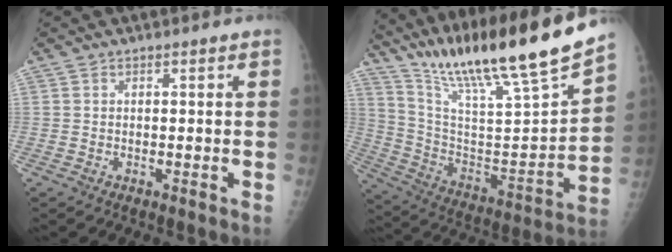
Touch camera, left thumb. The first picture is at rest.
{"total": 26.1, "force": [21.2, 1.6, 15.1], "torque": [-0.238, -0.110, 0.357]}